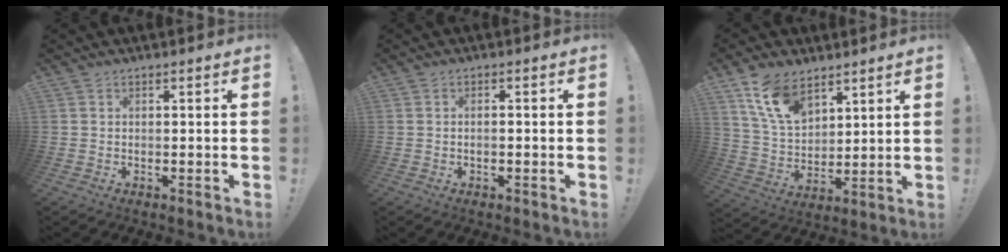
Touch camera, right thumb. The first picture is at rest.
{"total": 1.3, "force": [-0.6, 0.4, 1.1], "torque": [-0.019, 0.005, -0.010]}
{"total": 13.4, "force": [8.6, 7.9, 6.6], "torque": [-0.122, -0.041, 0.167]}